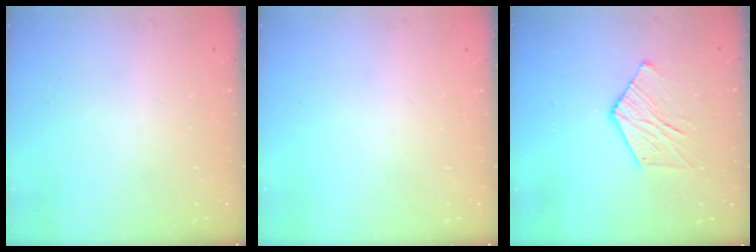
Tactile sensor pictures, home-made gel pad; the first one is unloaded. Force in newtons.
{"total": 0.0}
{"total": 8.2, "press": 8.2, "slide": 0.2}